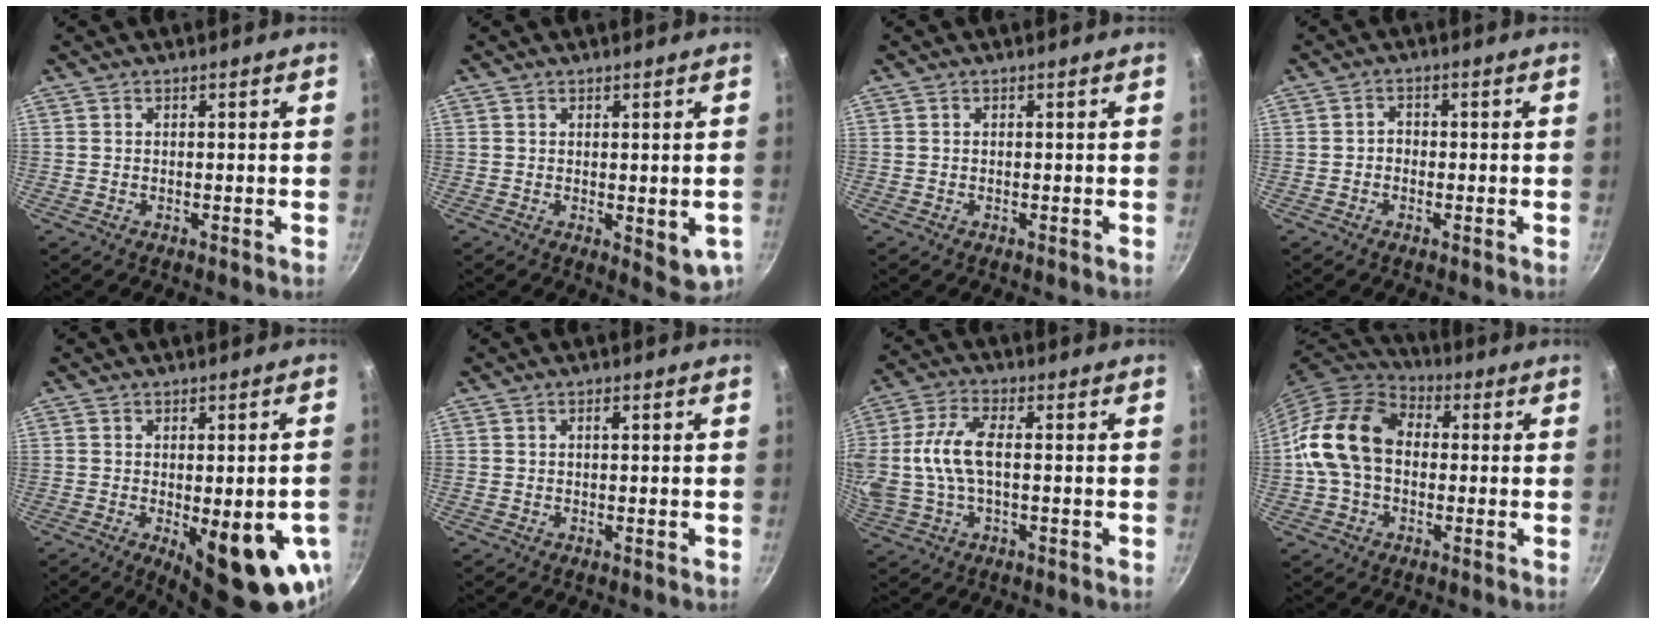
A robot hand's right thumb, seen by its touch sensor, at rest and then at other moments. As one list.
[{"total": 5.0, "force": [0.0, 2.4, 4.4], "torque": [-0.047, -0.006, 0.006]}, {"total": 0.0}, {"total": 1.7, "force": [-0.5, 1.4, 0.8], "torque": [-0.006, 0.009, -0.011]}, {"total": 15.7, "force": [-4.4, 5.8, 13.9], "torque": [-0.146, -0.010, -0.042]}, {"total": 1.0, "force": [0.2, 0.4, 0.8], "torque": [-0.012, 0.004, 0.003]}, {"total": 11.4, "force": [0.3, 5.7, 9.9], "torque": [-0.211, 0.013, -0.003]}, {"total": 15.5, "force": [0.1, 11.4, 10.5], "torque": [-0.171, 0.034, -0.013]}]